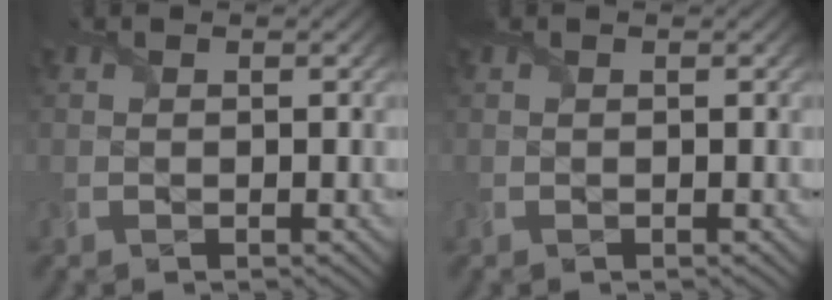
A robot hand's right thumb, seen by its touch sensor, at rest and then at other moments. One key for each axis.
{"total": 0.0}